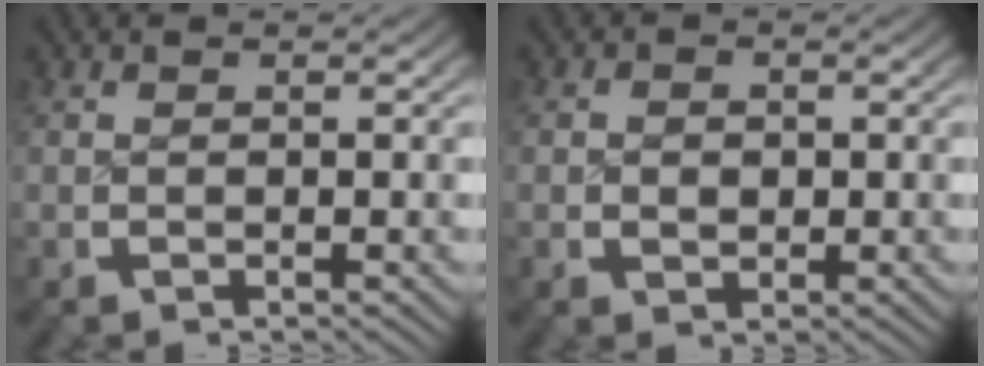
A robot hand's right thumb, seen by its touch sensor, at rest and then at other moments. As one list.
[{"total": 2.0, "force": [-1.4, 1.4, -0.1], "torque": [-0.011, -0.019, -0.019]}]